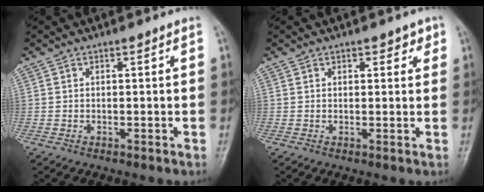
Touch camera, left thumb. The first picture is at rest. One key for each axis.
{"total": 2.5, "fx": 1.4, "fy": 1.5, "fz": 1.5, "tx": 0.002, "ty": -0.003, "tz": 0.015}